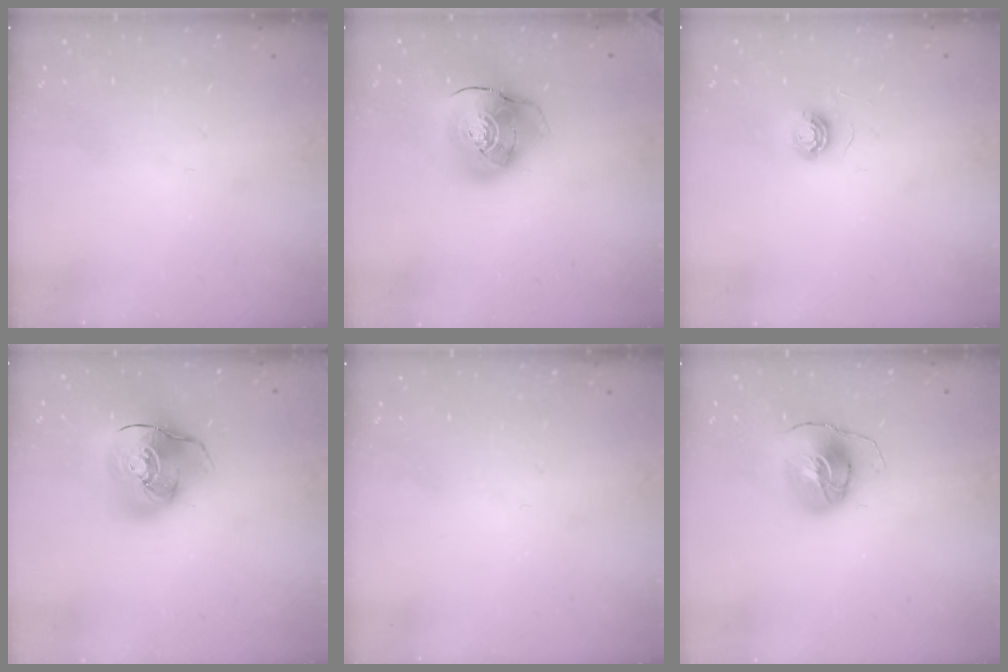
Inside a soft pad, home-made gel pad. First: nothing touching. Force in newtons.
{"total": 14.4, "press": 14.2, "slide": 2.1}
{"total": 5.4, "press": 5.4, "slide": 0.3}
{"total": 15.3, "press": 15.2, "slide": 2.2}
{"total": 0.0}
{"total": 9.1, "press": 9.1, "slide": 0.8}